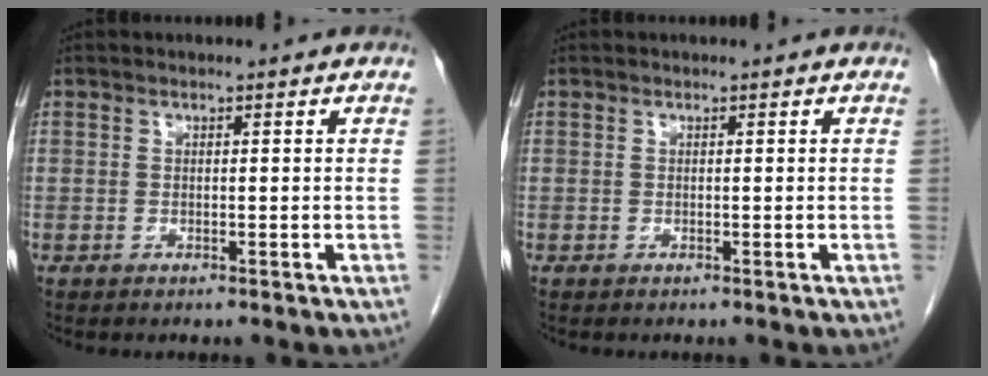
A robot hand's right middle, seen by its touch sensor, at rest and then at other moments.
{"total": 0.0}